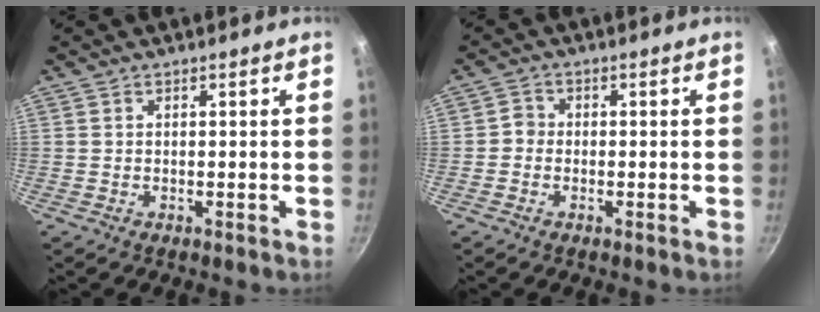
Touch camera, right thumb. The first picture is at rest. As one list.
[{"total": 2.1, "force": [-0.5, 1.9, 0.7], "torque": [0.001, 0.009, -0.015]}]